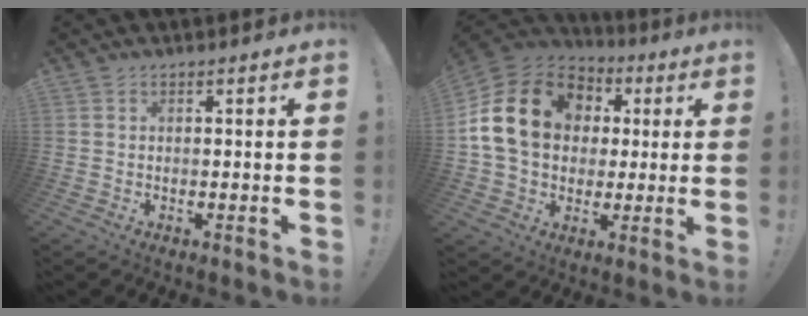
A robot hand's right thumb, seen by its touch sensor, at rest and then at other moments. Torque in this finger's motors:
{"motor_torque": [2.50, 2.50, 0.15, 0.12, 0.25]}